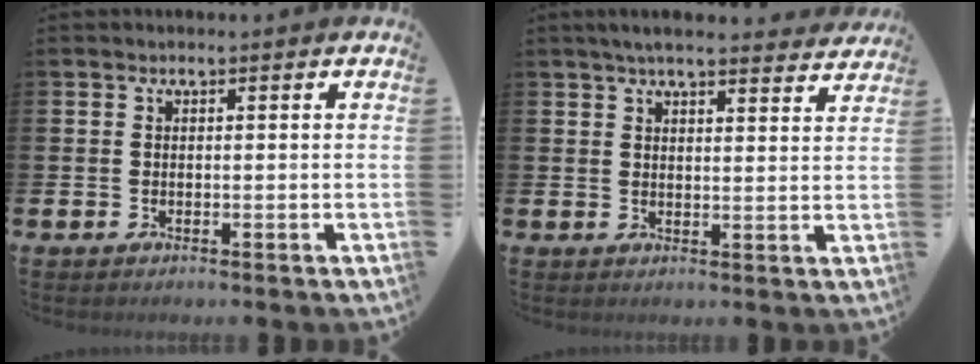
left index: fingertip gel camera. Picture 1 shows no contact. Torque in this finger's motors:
{"motor_torque": [1.09, -1.05, 0.17, 0.05]}